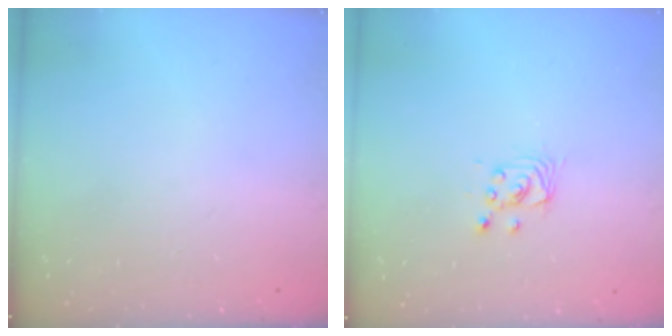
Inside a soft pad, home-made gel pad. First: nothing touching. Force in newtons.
{"total": 2.8, "press": 2.8, "slide": 0.2}